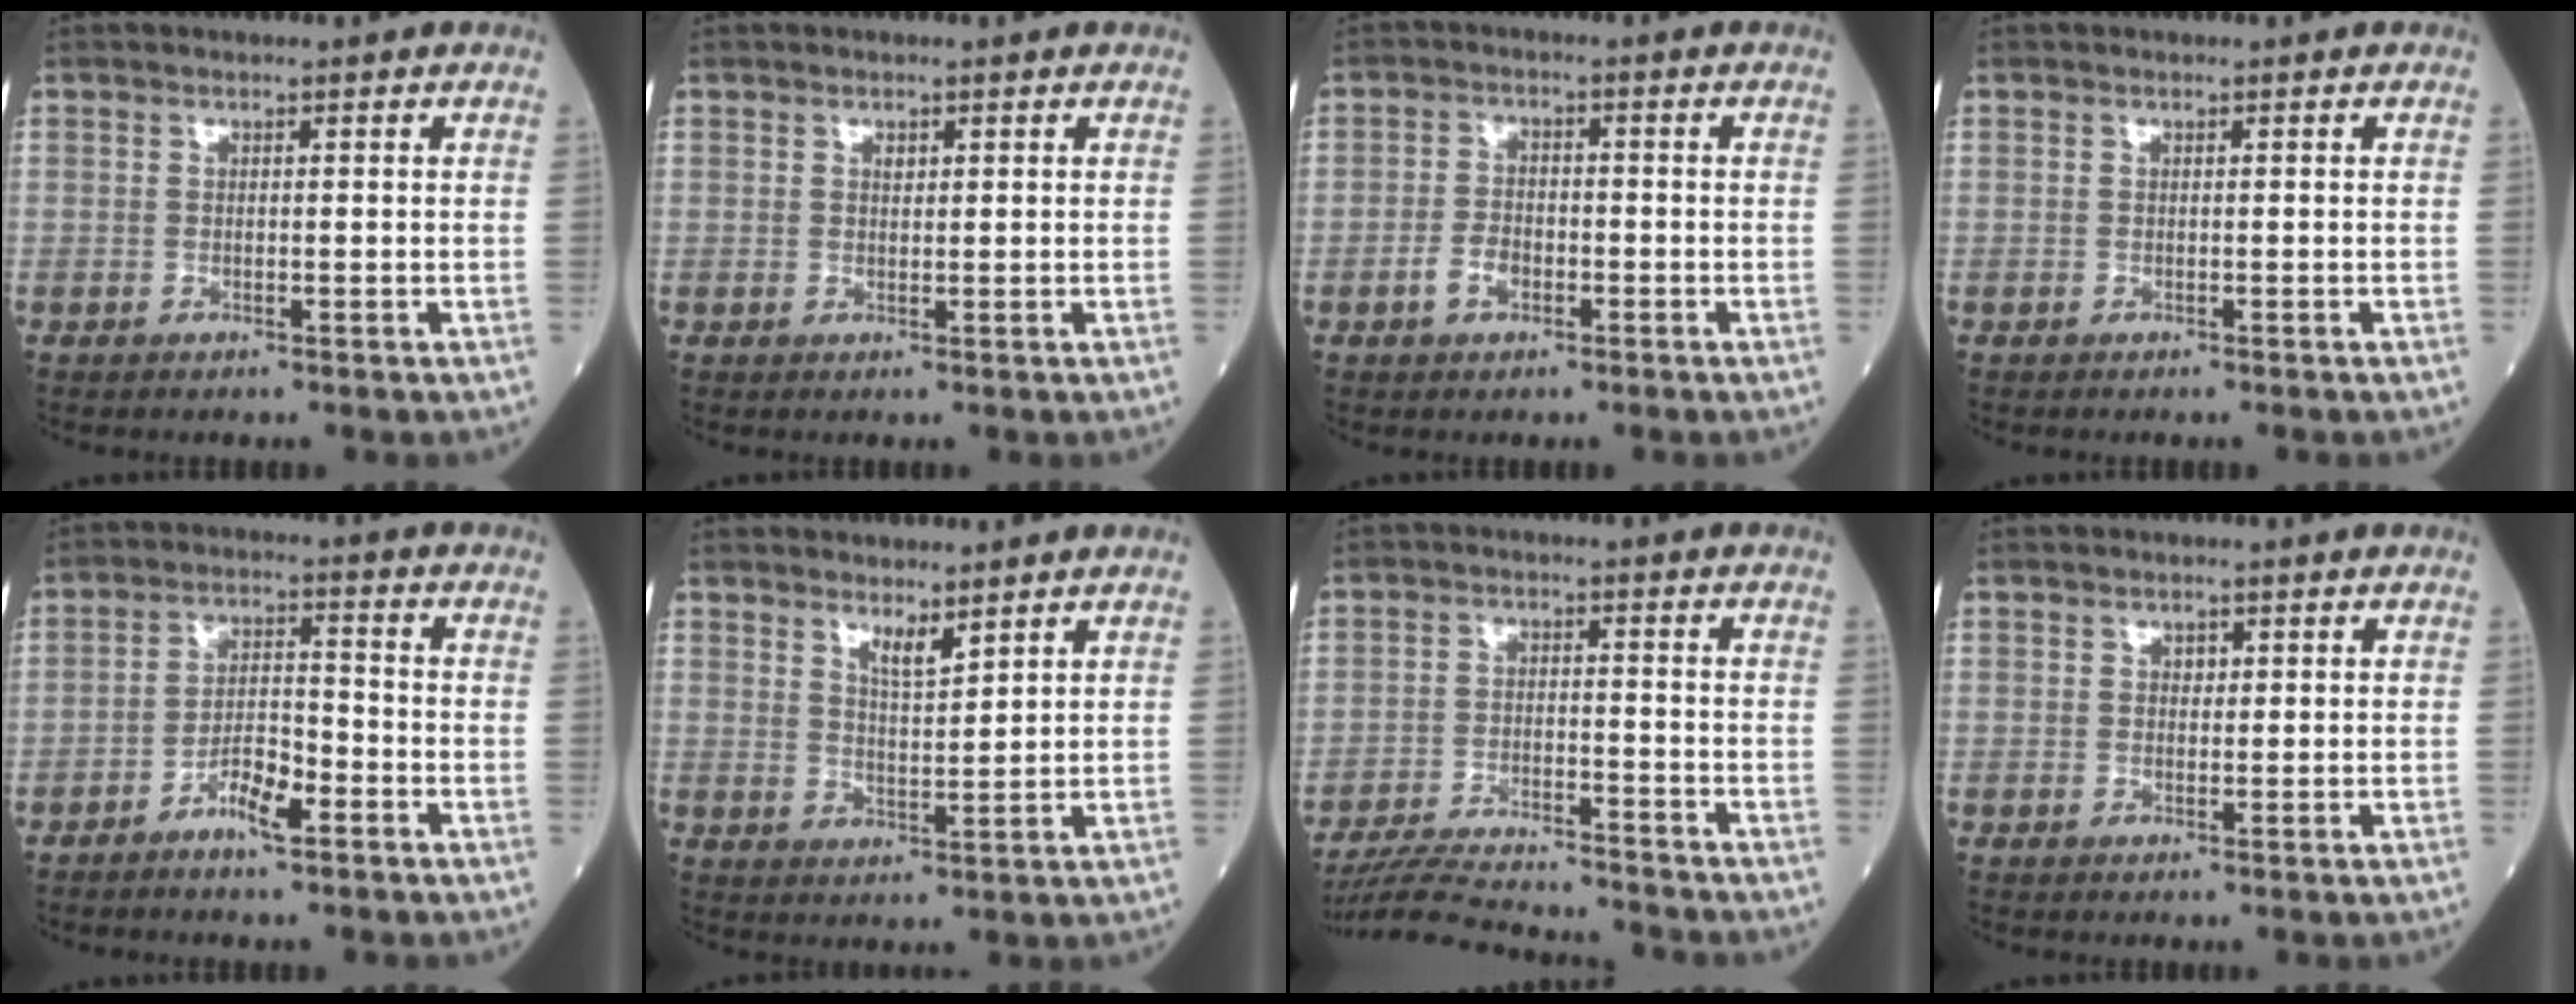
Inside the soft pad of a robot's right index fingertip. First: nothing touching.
{"total": 0.8, "force": [0.4, 0.5, 0.5], "torque": [-0.007, -0.003, 0.007]}
{"total": 3.4, "force": [-1.6, 2.0, 2.2], "torque": [-0.046, 0.005, -0.031]}
{"total": 0.5, "force": [-0.5, 0.0, 0.2], "torque": [0.000, 0.000, -0.009]}
{"total": 5.4, "force": [-3.4, 1.3, 4.0], "torque": [-0.076, 0.009, -0.062]}
{"total": 3.0, "force": [2.5, 0.3, 1.8], "torque": [-0.035, -0.012, 0.048]}
{"total": 12.2, "force": [-11.7, 1.0, 3.4], "torque": [-0.061, -0.005, -0.190]}
{"total": 1.0, "force": [0.4, 0.8, 0.5], "torque": [-0.004, -0.001, 0.005]}